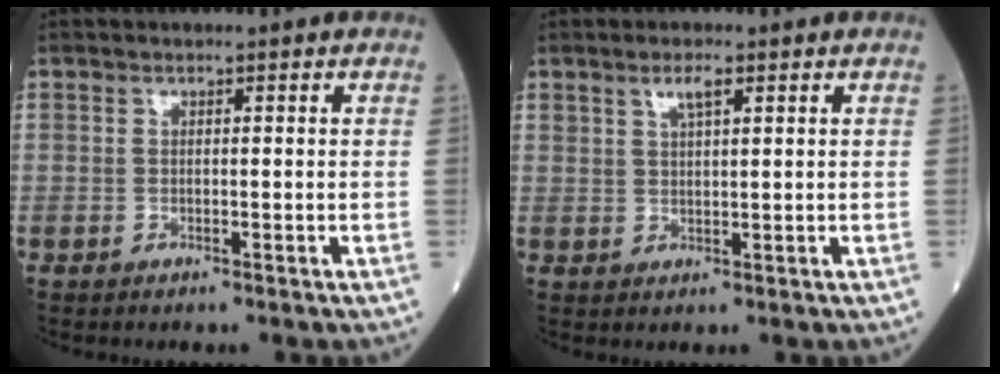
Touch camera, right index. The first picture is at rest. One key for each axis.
{"total": 2.6, "fx": 1.5, "fy": 0.6, "fz": 2.0, "tx": -0.041, "ty": 0.004, "tz": 0.030}